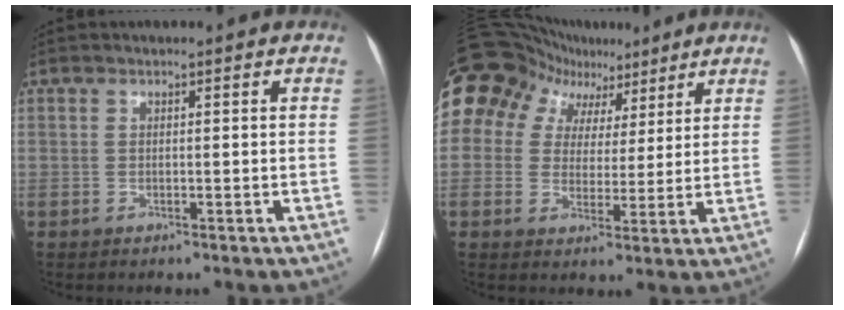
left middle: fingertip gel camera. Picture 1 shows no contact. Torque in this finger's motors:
{"motor_torque": [2.13, -0.01, 1.06, 0.21]}